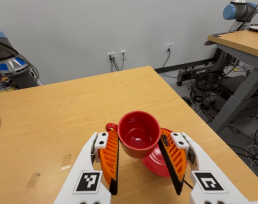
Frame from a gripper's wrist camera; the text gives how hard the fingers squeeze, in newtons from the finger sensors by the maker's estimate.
{"total": 3.3, "left": 2.8, "right": 3.8}